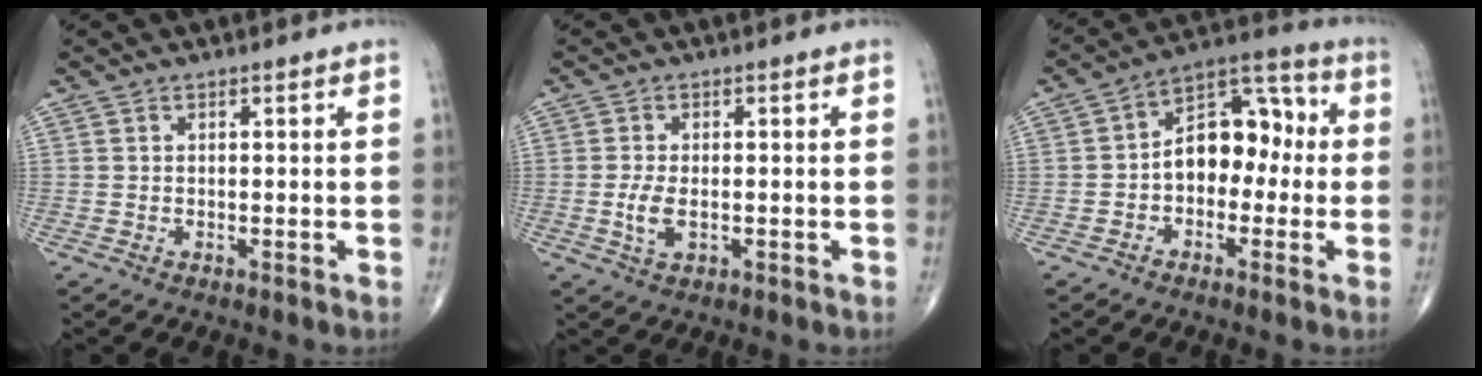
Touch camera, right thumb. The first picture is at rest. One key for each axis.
{"total": 3.8, "fx": -0.7, "fy": 1.9, "fz": 3.3, "tx": -0.070, "ty": -0.006, "tz": -0.013}
{"total": 11.9, "fx": -0.7, "fy": 7.9, "fz": 8.9, "tx": -0.100, "ty": 0.045, "tz": -0.027}